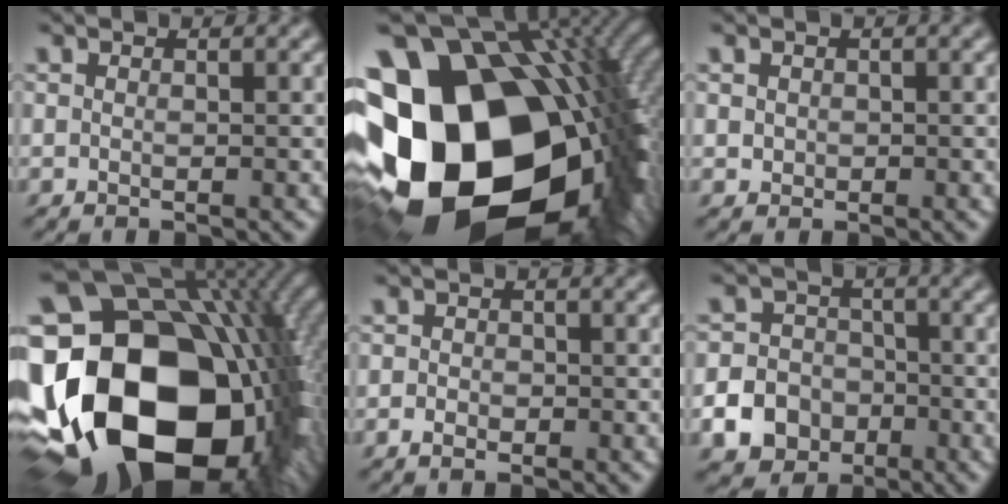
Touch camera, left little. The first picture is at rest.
{"total": 22.7, "force": [-3.6, 15.7, 16.0], "torque": [-0.312, -0.077, -0.017]}
{"total": 0.8, "force": [0.1, 0.7, 0.2], "torque": [-0.002, -0.003, 0.005]}
{"total": 22.9, "force": [-4.0, 16.2, 15.8], "torque": [-0.332, -0.054, -0.038]}
{"total": 1.3, "force": [-0.6, 1.0, 0.7], "torque": [-0.011, -0.002, -0.013]}
{"total": 9.1, "force": [-4.2, 7.9, 2.0], "torque": [-0.042, -0.027, -0.091]}